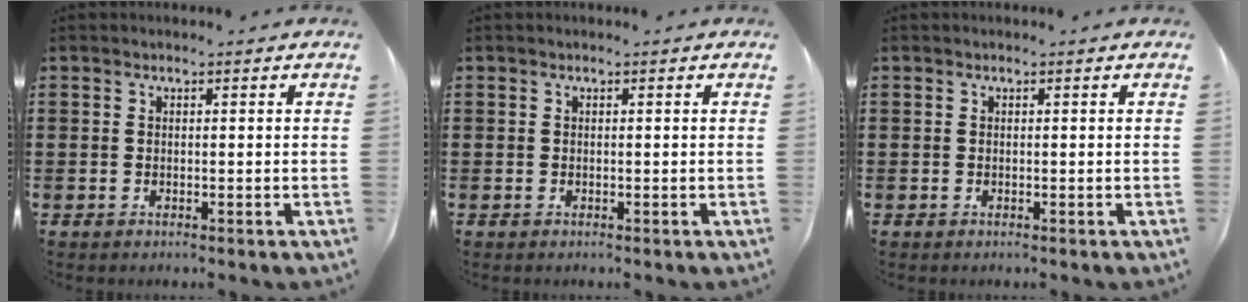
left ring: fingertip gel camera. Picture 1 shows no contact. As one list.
[{"total": 0.0}, {"total": 0.0}]